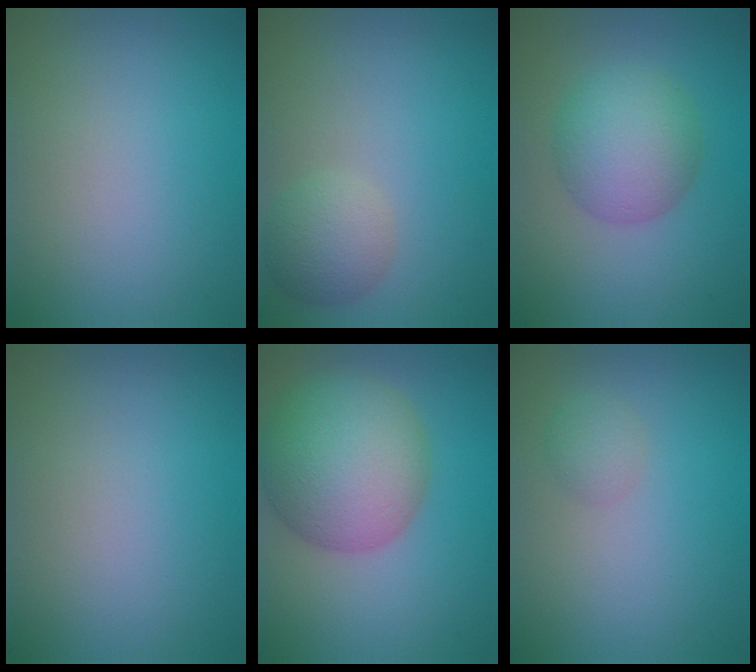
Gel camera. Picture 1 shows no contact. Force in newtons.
{"total": 3.2, "press": 3.2, "slide": 0.1}
{"total": 5.7, "press": 5.7, "slide": 0.2}
{"total": 0.0}
{"total": 9.5, "press": 9.5, "slide": 0.5}
{"total": 1.3, "press": 1.3, "slide": 0.1}